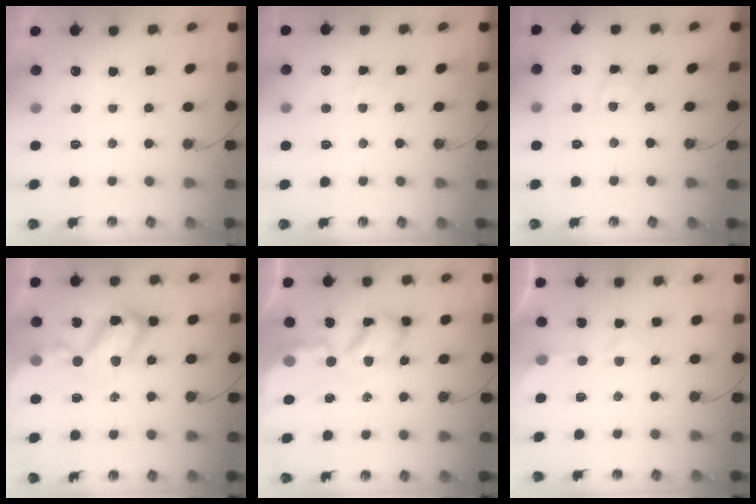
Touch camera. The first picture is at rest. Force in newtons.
{"total": 5.3, "press": 5.3, "slide": 0.6}
{"total": 9.0, "press": 9.0, "slide": 0.5}
{"total": 19.9, "press": 19.8, "slide": 2.3}
{"total": 13.2, "press": 13.1, "slide": 1.2}
{"total": 3.9, "press": 3.8, "slide": 0.6}